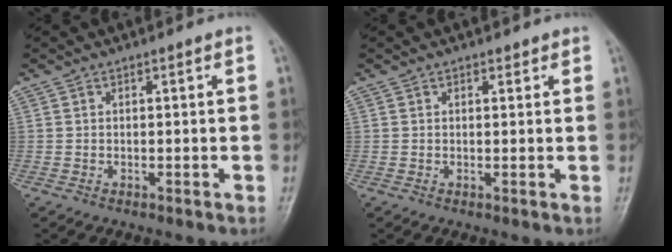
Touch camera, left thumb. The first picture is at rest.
{"total": 1.1, "force": [0.8, 0.7, 0.3], "torque": [0.005, -0.004, 0.007]}